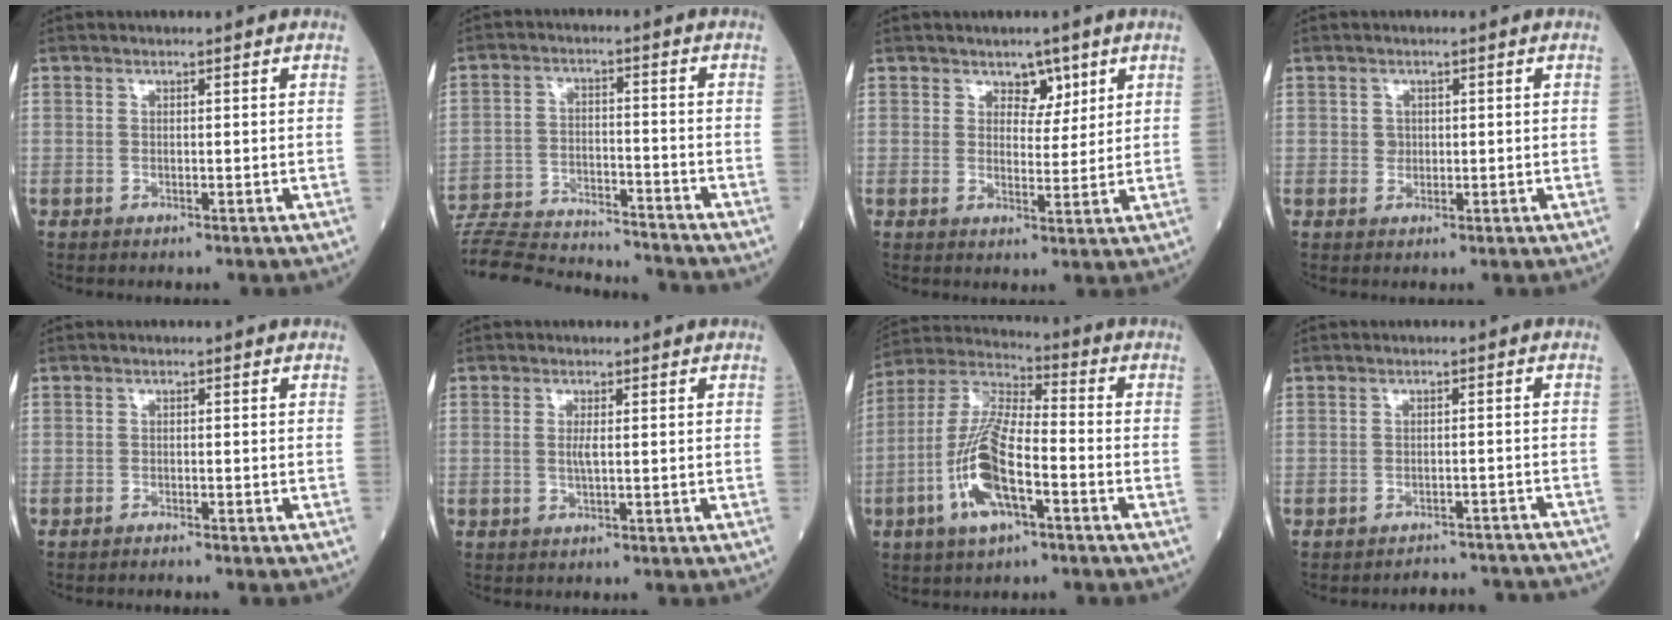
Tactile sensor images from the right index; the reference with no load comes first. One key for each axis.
{"total": 19.4, "fx": -18.6, "fy": 1.5, "fz": 5.4, "tx": -0.122, "ty": -0.014, "tz": -0.285}
{"total": 3.5, "fx": 2.2, "fy": 2.0, "fz": 1.8, "tx": -0.017, "ty": 0.000, "tz": 0.034}
{"total": 1.1, "fx": 0.1, "fy": 1.1, "fz": 0.3, "tx": -0.002, "ty": 0.002, "tz": 0.002}
{"total": 1.1, "fx": -1.1, "fy": -0.2, "fz": 0.2, "tx": -0.003, "ty": 0.000, "tz": -0.017}
{"total": 1.4, "fx": 0.0, "fy": 0.1, "fz": 1.4, "tx": -0.032, "ty": -0.001, "tz": -0.001}
{"total": 13.3, "fx": -4.6, "fy": 3.6, "fz": 11.9, "tx": -0.254, "ty": 0.002, "tz": -0.088}
{"total": 8.8, "fx": -8.7, "fy": 1.3, "fz": 0.3, "tx": 0.008, "ty": 0.013, "tz": -0.091}